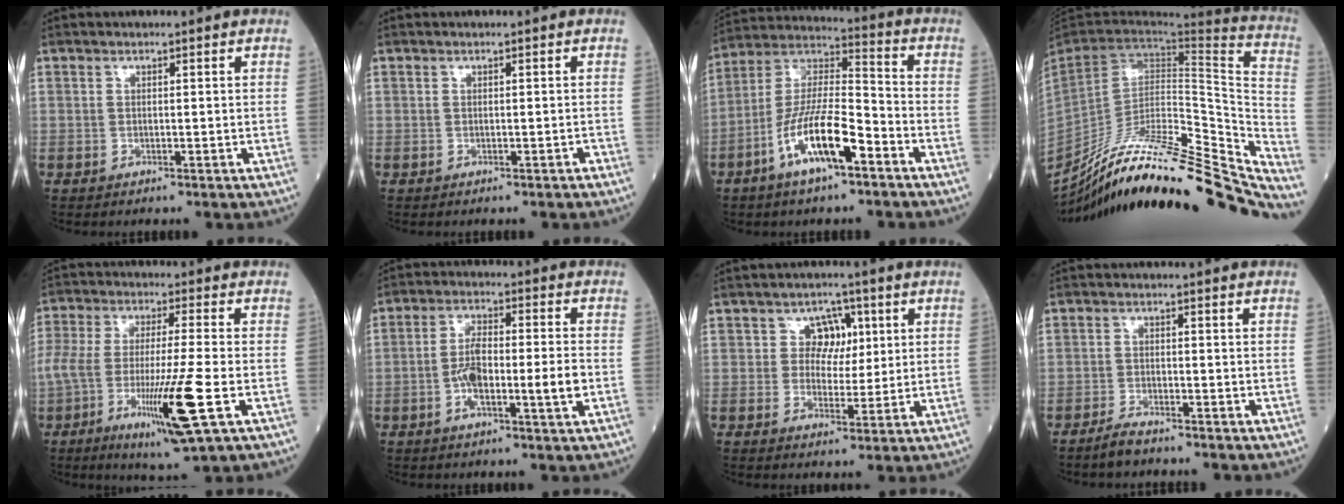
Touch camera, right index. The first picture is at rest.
{"total": 0.0}
{"total": 13.7, "force": [-6.5, 3.1, 11.6], "torque": [-0.228, 0.003, -0.121]}
{"total": 35.5, "force": [-31.4, 3.0, 16.2], "torque": [-0.166, -0.030, -0.454]}
{"total": 15.3, "force": [-5.6, 0.7, 14.2], "torque": [-0.290, -0.021, -0.100]}
{"total": 8.7, "force": [-2.0, 1.4, 8.4], "torque": [-0.156, 0.015, -0.037]}
{"total": 4.7, "force": [1.4, 3.9, 2.2], "torque": [-0.017, 0.010, 0.020]}
{"total": 2.6, "force": [-2.4, 0.4, 1.1], "torque": [-0.024, -0.002, -0.046]}